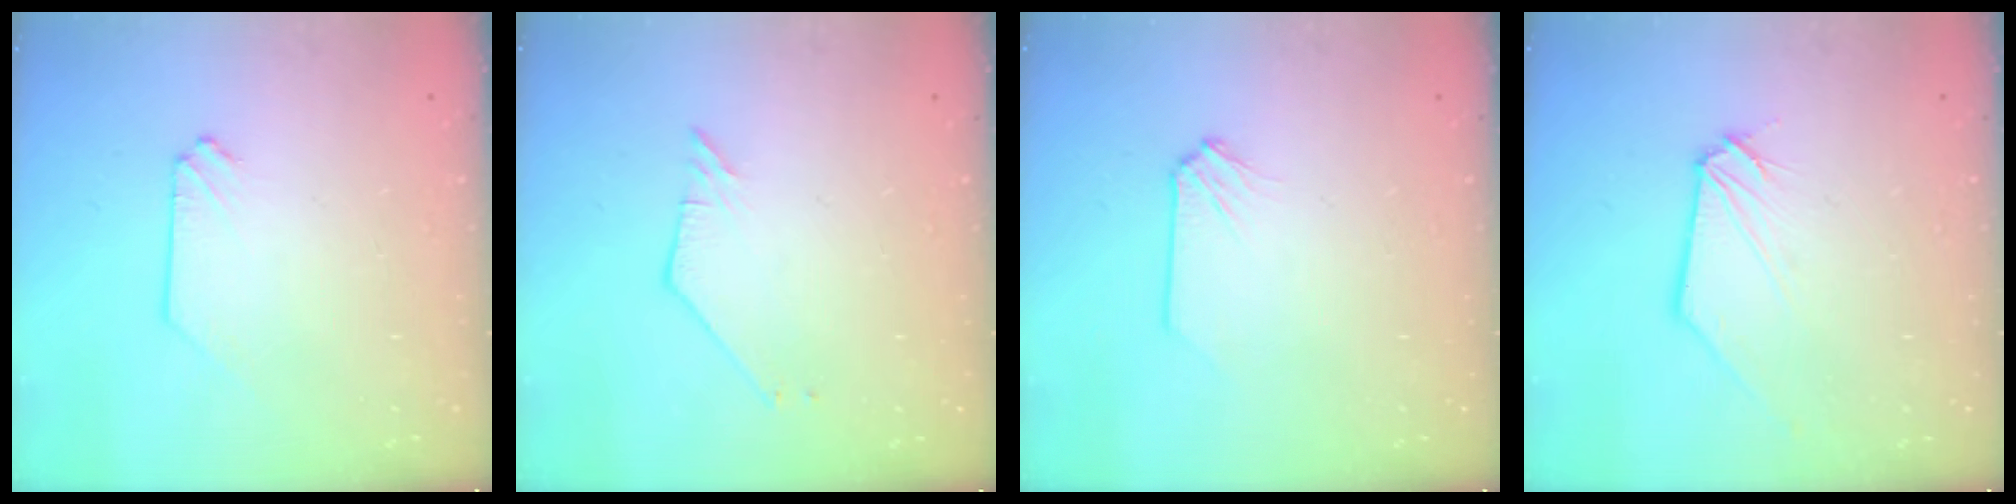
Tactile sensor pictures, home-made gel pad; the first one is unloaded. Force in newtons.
{"total": 2.2, "press": 2.2, "slide": 0.1}
{"total": 0.0}
{"total": 0.8, "press": 0.8, "slide": 0.1}